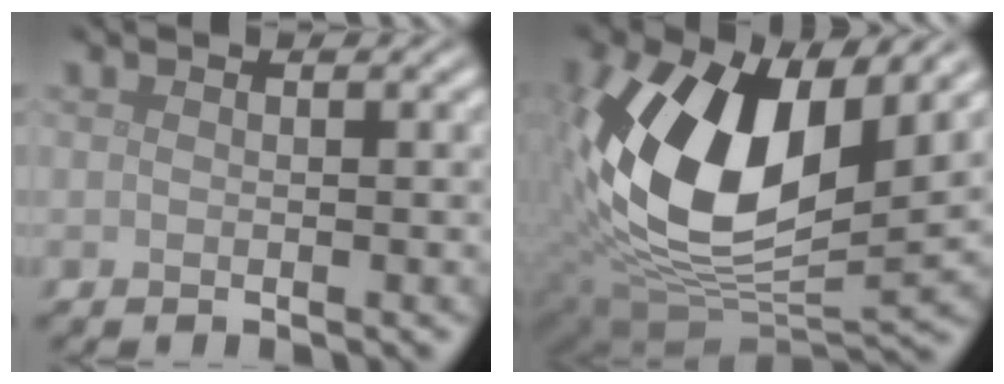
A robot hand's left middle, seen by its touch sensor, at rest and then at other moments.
{"total": 15.4, "force": [2.9, 8.6, 12.4], "torque": [-0.250, -0.003, 0.045]}